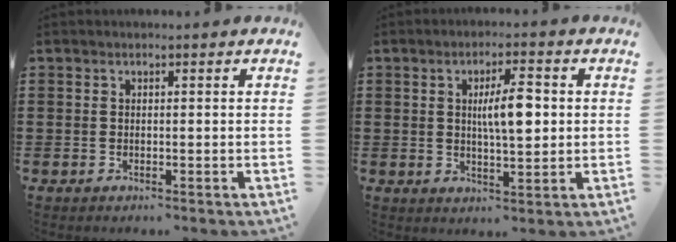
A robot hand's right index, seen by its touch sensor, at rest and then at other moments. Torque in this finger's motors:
{"motor_torque": [0.89, -0.09, 0.26, 0.14]}